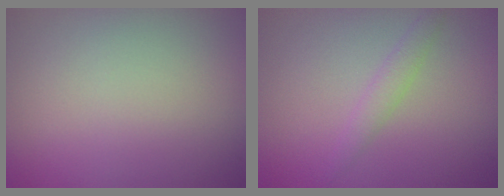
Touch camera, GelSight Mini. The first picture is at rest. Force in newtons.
{"total": 1.5, "press": 1.5, "slide": 0.0}